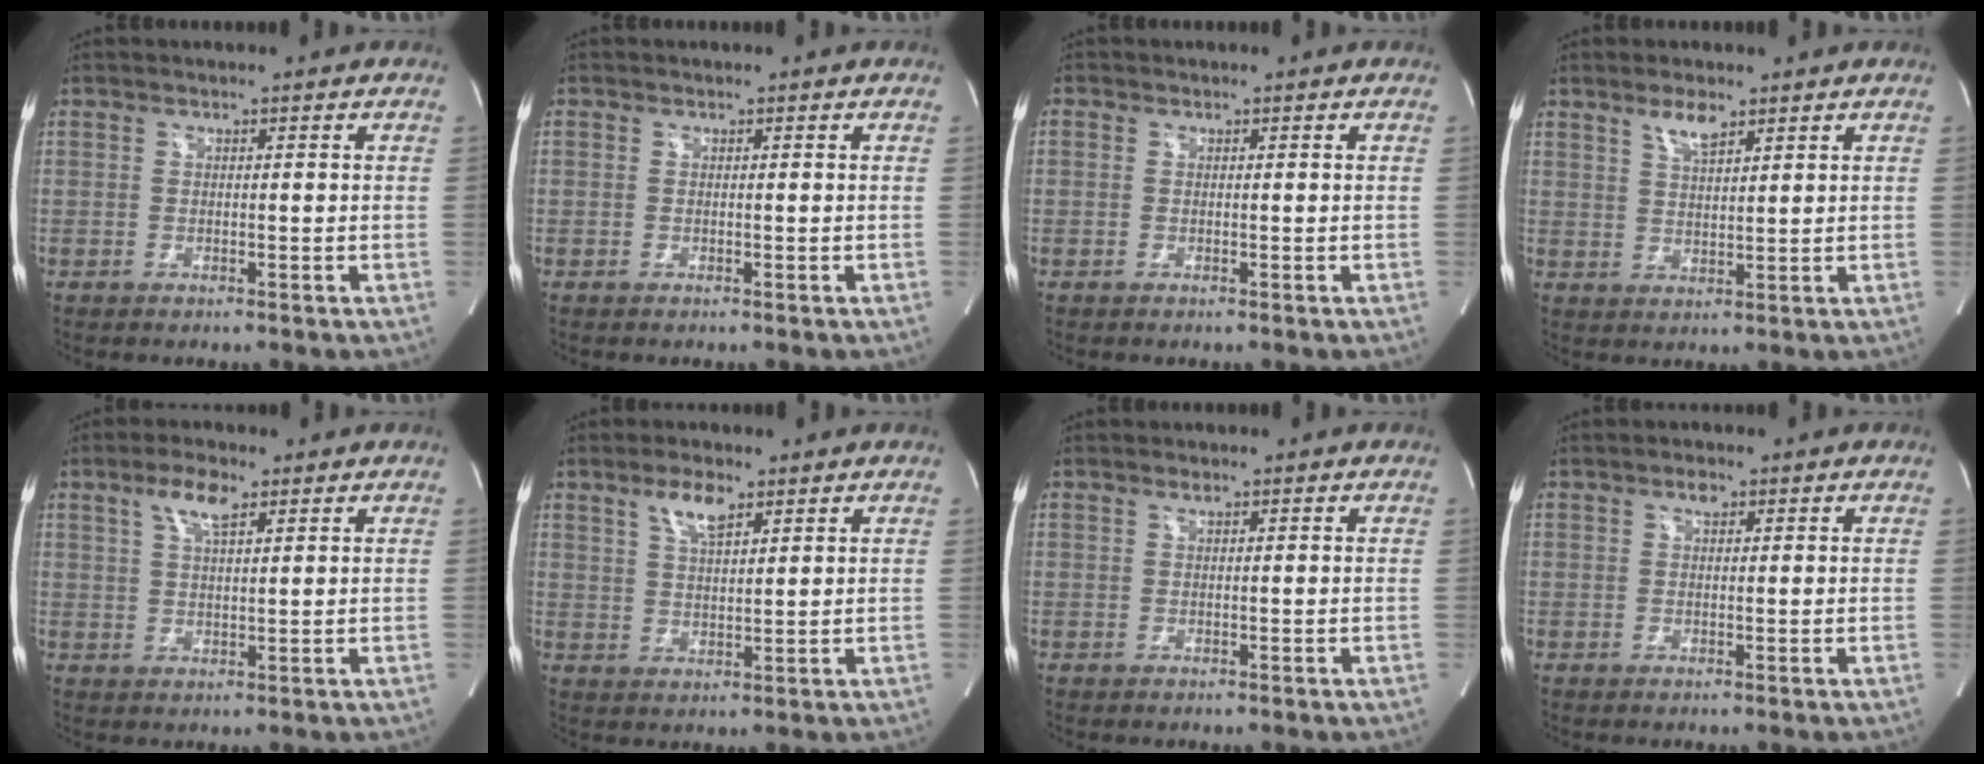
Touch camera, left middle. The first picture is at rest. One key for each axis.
{"total": 0.0}
{"total": 0.0}
{"total": 3.7, "fx": 2.7, "fy": 1.0, "fz": 2.4, "tx": -0.049, "ty": 0.000, "tz": 0.052}
{"total": 4.9, "fx": 2.8, "fy": 1.3, "fz": 3.8, "tx": -0.078, "ty": 0.007, "tz": 0.053}
{"total": 4.9, "fx": 3.1, "fy": 1.4, "fz": 3.6, "tx": -0.072, "ty": 0.002, "tz": 0.060}
{"total": 0.6, "fx": 0.5, "fy": 0.1, "fz": 0.4, "tx": -0.011, "ty": 0.002, "tz": 0.011}
{"total": 1.4, "fx": 0.8, "fy": 0.7, "fz": 0.9, "tx": -0.017, "ty": 0.004, "tz": 0.012}